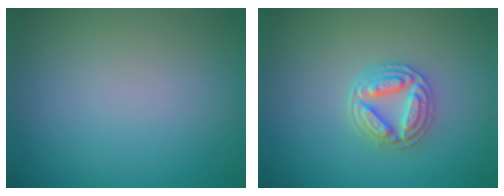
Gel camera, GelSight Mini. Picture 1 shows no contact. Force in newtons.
{"total": 3.7, "press": 3.3, "slide": 1.7}